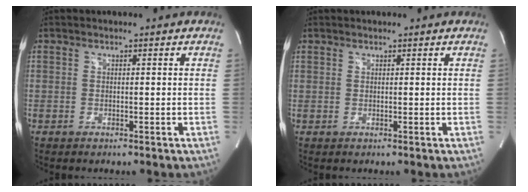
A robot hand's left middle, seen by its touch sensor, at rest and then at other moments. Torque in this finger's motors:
{"motor_torque": [0.81, -0.76, -0.06, -0.21]}